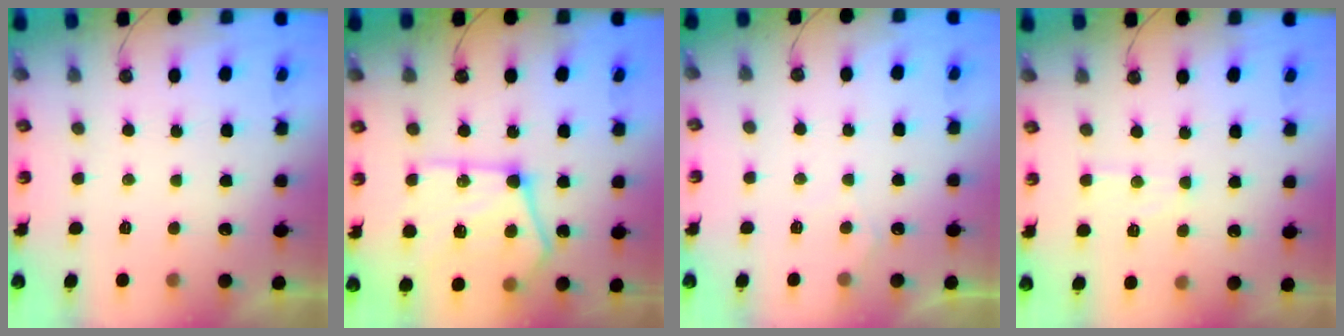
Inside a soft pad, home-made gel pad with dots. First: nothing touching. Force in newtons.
{"total": 24.3, "press": 24.2, "slide": 2.5}
{"total": 4.6, "press": 4.5, "slide": 0.6}
{"total": 6.7, "press": 6.7, "slide": 0.4}